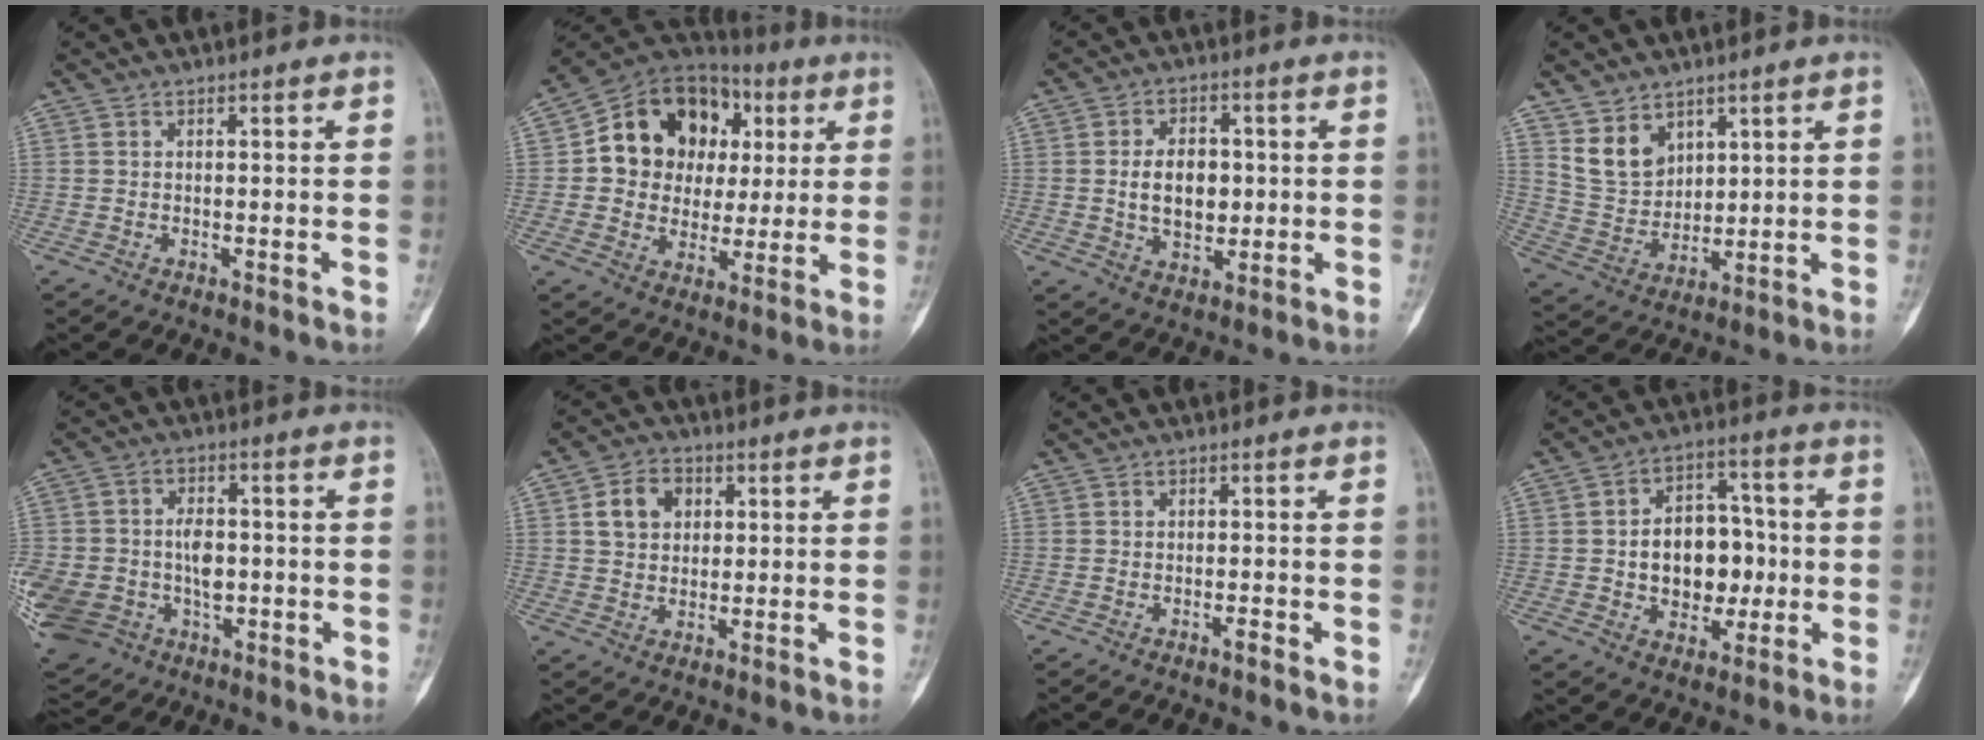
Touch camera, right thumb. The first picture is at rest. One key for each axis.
{"total": 18.4, "fx": 3.8, "fy": 15.2, "fz": 9.7, "tx": -0.107, "ty": 0.029, "tz": 0.069}
{"total": 8.8, "fx": 0.2, "fy": 5.9, "fz": 6.5, "tx": -0.080, "ty": 0.002, "tz": 0.007}
{"total": 8.3, "fx": 4.9, "fy": 5.8, "fz": 3.4, "tx": -0.045, "ty": -0.032, "tz": 0.112}
{"total": 21.5, "fx": -3.1, "fy": 16.4, "fz": 13.7, "tx": -0.311, "ty": 0.015, "tz": -0.029}
{"total": 7.0, "fx": 1.9, "fy": 5.5, "fz": 3.9, "tx": -0.046, "ty": 0.002, "tz": 0.031}
{"total": 1.1, "fx": -0.6, "fy": 0.2, "fz": 0.9, "tx": -0.016, "ty": 0.001, "tz": -0.012}
{"total": 13.2, "fx": -0.8, "fy": 9.6, "fz": 9.0, "tx": -0.083, "ty": 0.030, "tz": -0.007}